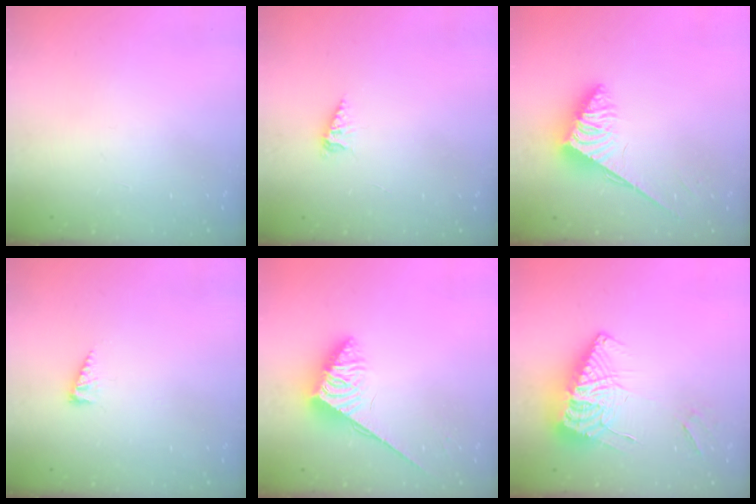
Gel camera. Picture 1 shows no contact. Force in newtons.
{"total": 4.2, "press": 4.2, "slide": 0.3}
{"total": 3.7, "press": 3.6, "slide": 0.6}
{"total": 3.2, "press": 3.1, "slide": 0.6}
{"total": 3.9, "press": 3.9, "slide": 0.5}
{"total": 15.0, "press": 14.8, "slide": 2.1}